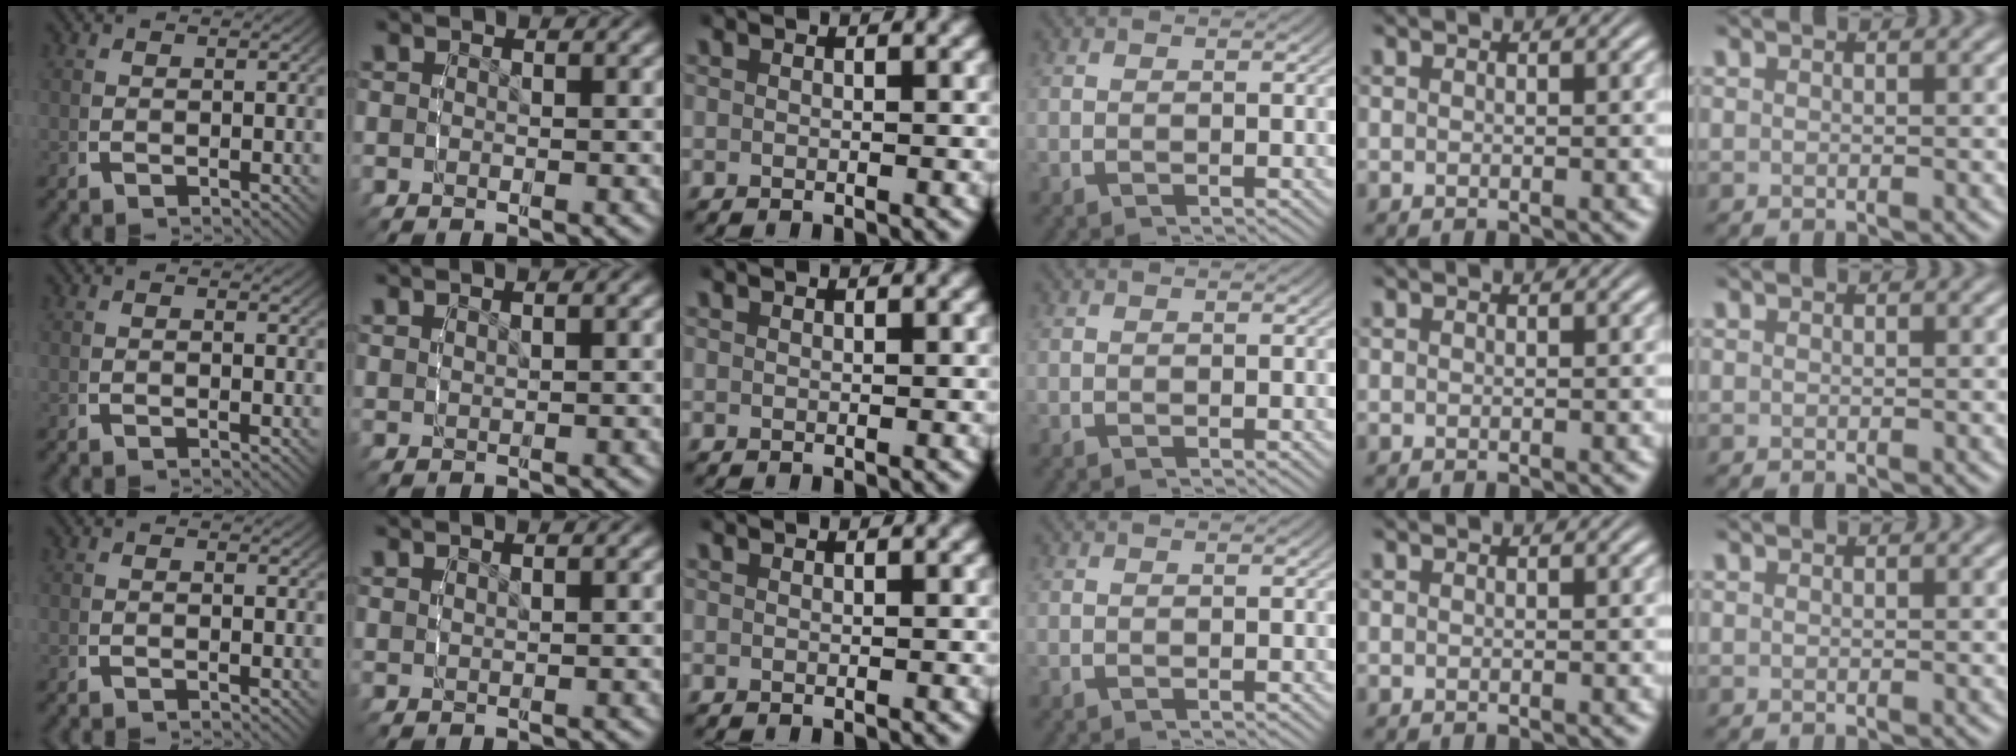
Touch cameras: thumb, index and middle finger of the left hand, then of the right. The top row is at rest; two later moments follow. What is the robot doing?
{"motion": "lift_and_place", "object": "toy banana"}